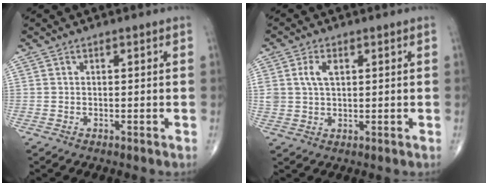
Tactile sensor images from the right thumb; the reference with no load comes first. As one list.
[{"total": 4.6, "force": [1.4, 2.9, 3.3], "torque": [-0.064, 0.001, 0.028]}]